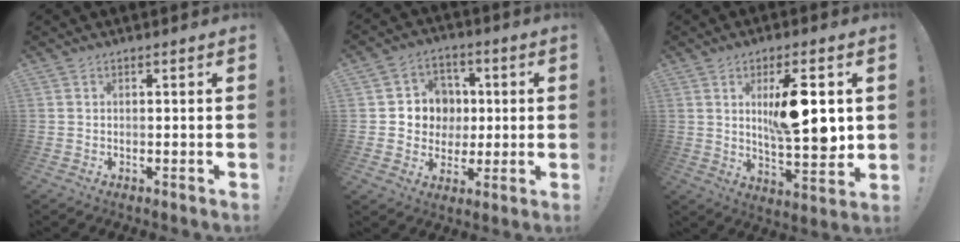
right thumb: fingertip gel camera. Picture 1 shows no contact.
{"total": 9.1, "force": [-0.2, 9.0, 1.6], "torque": [-0.021, 0.004, 0.008]}
{"total": 15.3, "force": [3.4, 4.6, 14.2], "torque": [-0.206, -0.017, 0.047]}